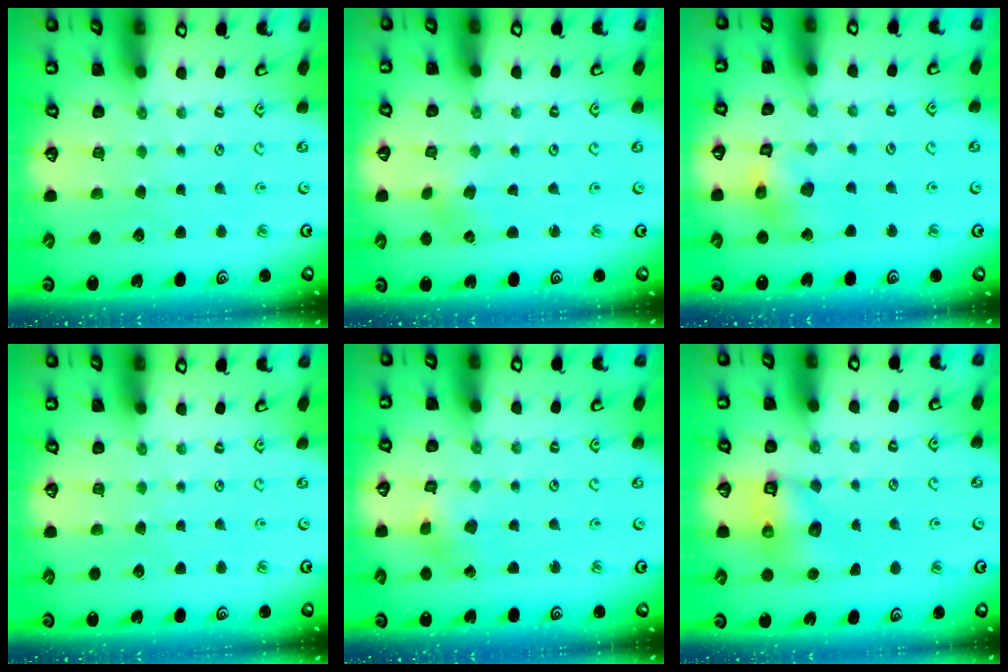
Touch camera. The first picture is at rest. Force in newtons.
{"total": 2.7, "press": 2.7, "slide": 0.3}
{"total": 12.0, "press": 11.9, "slide": 1.6}
{"total": 0.0}
{"total": 2.2, "press": 2.2, "slide": 0.3}
{"total": 7.1, "press": 7.0, "slide": 0.9}